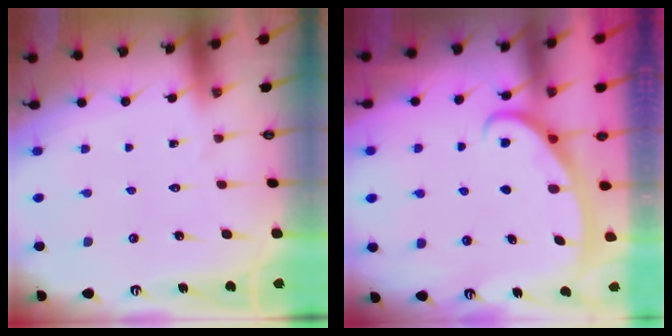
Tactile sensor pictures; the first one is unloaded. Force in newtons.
{"total": 2.8, "press": 2.8, "slide": 0.4}